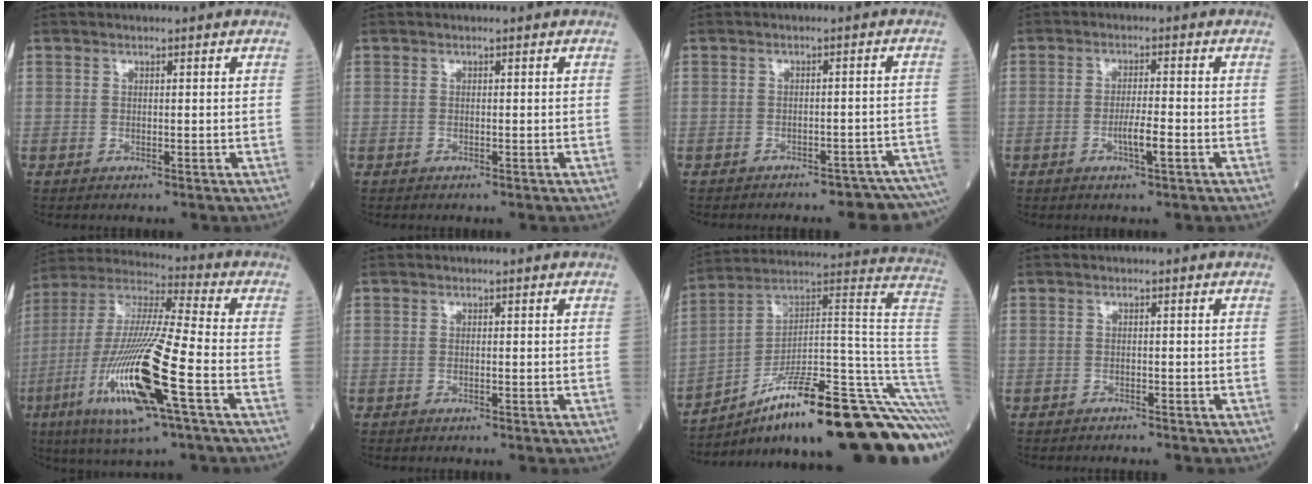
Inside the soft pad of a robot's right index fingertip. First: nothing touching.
{"total": 0.0}
{"total": 13.0, "force": [-12.0, 3.1, 4.0], "torque": [-0.021, 0.018, -0.123]}
{"total": 3.5, "force": [-1.3, 0.1, 3.2], "torque": [-0.059, -0.002, -0.024]}
{"total": 20.5, "force": [-7.3, 1.6, 19.2], "torque": [-0.415, -0.031, -0.138]}
{"total": 0.0}
{"total": 30.3, "force": [-18.4, 2.3, 23.9], "torque": [-0.208, 0.036, -0.272]}
{"total": 1.7, "force": [-1.6, 0.2, 0.5], "torque": [-0.010, -0.001, -0.019]}